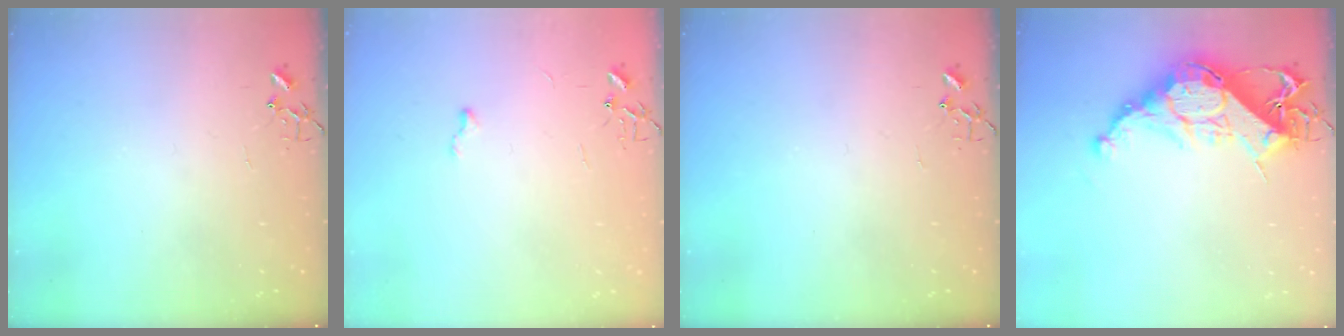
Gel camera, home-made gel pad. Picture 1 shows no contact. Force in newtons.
{"total": 4.6, "press": 4.6, "slide": 0.3}
{"total": 0.0}
{"total": 19.1, "press": 19.0, "slide": 1.5}